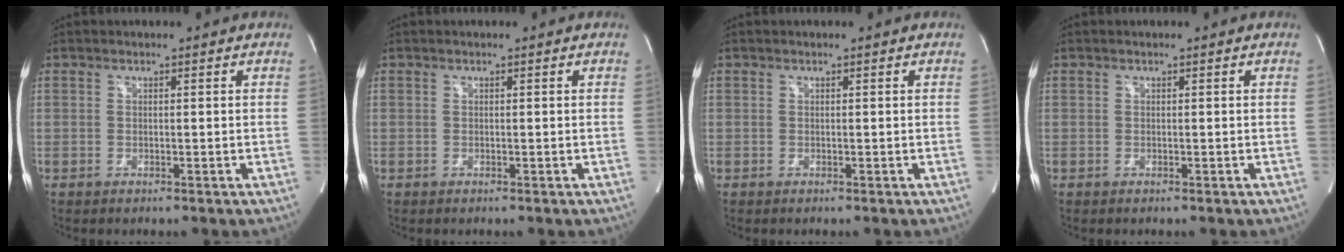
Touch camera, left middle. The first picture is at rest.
{"total": 0.0}
{"total": 0.0}
{"total": 0.0}